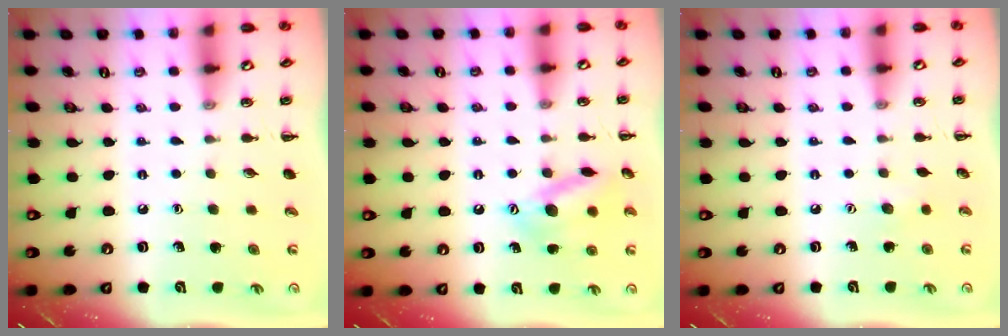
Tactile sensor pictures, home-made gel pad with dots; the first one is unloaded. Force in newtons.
{"total": 14.1, "press": 14.0, "slide": 1.0}
{"total": 2.5, "press": 2.4, "slide": 0.6}